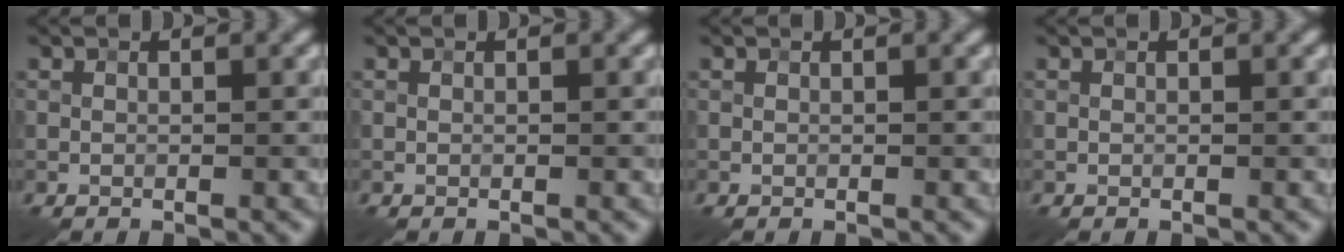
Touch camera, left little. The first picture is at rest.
{"total": 0.0}
{"total": 0.0}
{"total": 0.0}